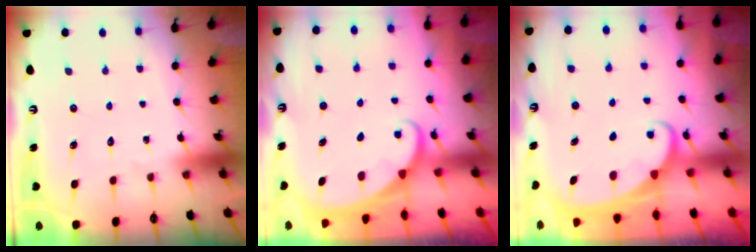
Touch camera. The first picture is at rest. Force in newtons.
{"total": 1.7, "press": 1.7, "slide": 0.1}
{"total": 1.9, "press": 1.9, "slide": 0.1}